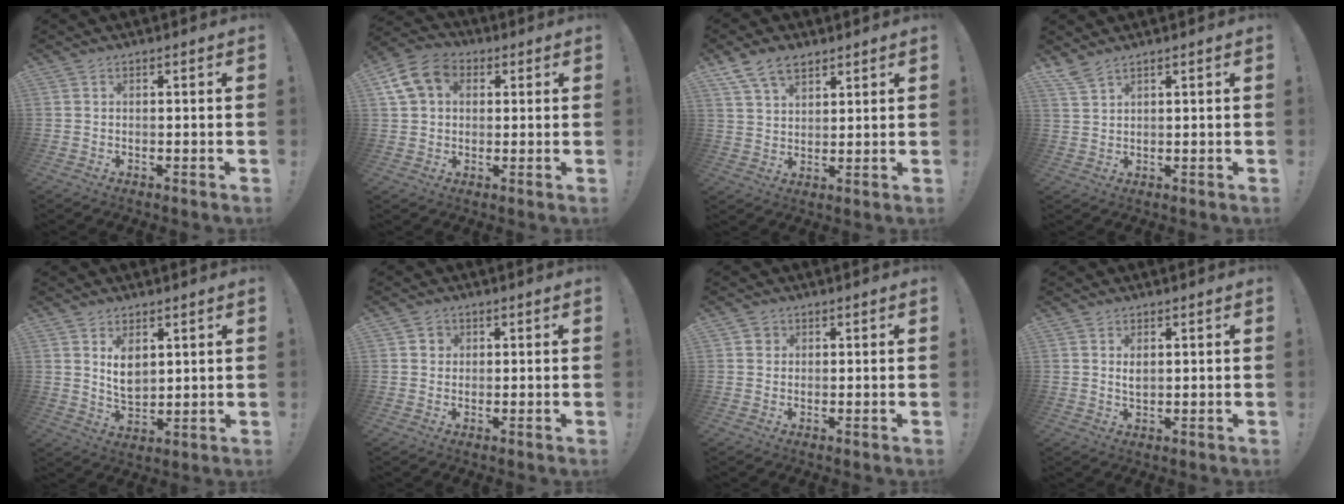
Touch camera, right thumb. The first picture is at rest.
{"total": 12.0, "force": [4.0, 9.3, 6.5], "torque": [-0.108, -0.003, 0.082]}
{"total": 9.0, "force": [6.2, 5.0, 4.1], "torque": [-0.079, -0.021, 0.121]}
{"total": 3.9, "force": [3.3, 0.7, 2.0], "torque": [-0.044, -0.016, 0.063]}
{"total": 7.1, "force": [3.5, 4.4, 4.3], "torque": [-0.063, -0.024, 0.060]}
{"total": 2.3, "force": [0.6, 2.2, 0.4], "torque": [0.002, -0.003, 0.009]}
{"total": 2.1, "force": [0.8, 1.9, 0.4], "torque": [0.005, -0.003, 0.012]}
{"total": 2.2, "force": [1.0, 1.2, 1.5], "torque": [-0.018, -0.005, 0.015]}